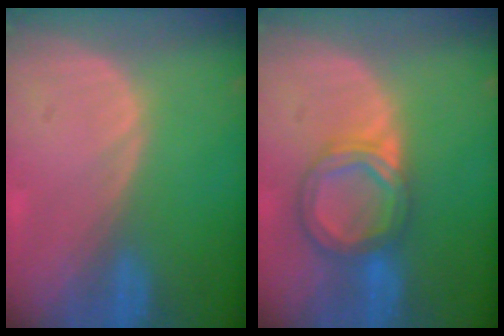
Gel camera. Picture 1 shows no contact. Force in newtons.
{"total": 6.6, "press": 6.0, "slide": 2.8}